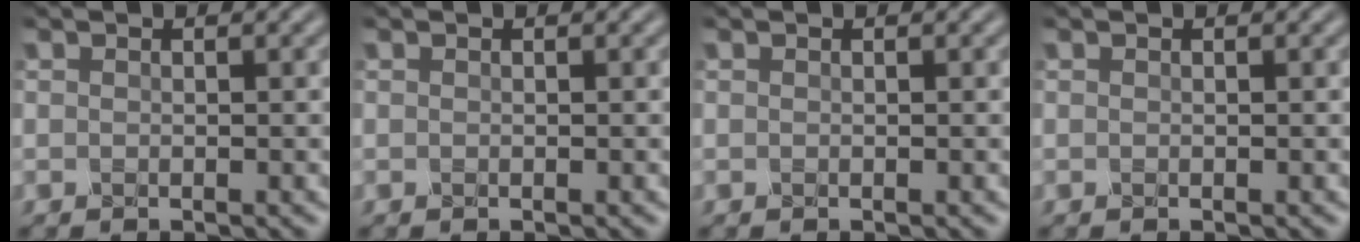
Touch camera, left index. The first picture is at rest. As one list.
[{"total": 0.0}, {"total": 0.0}, {"total": 0.0}]